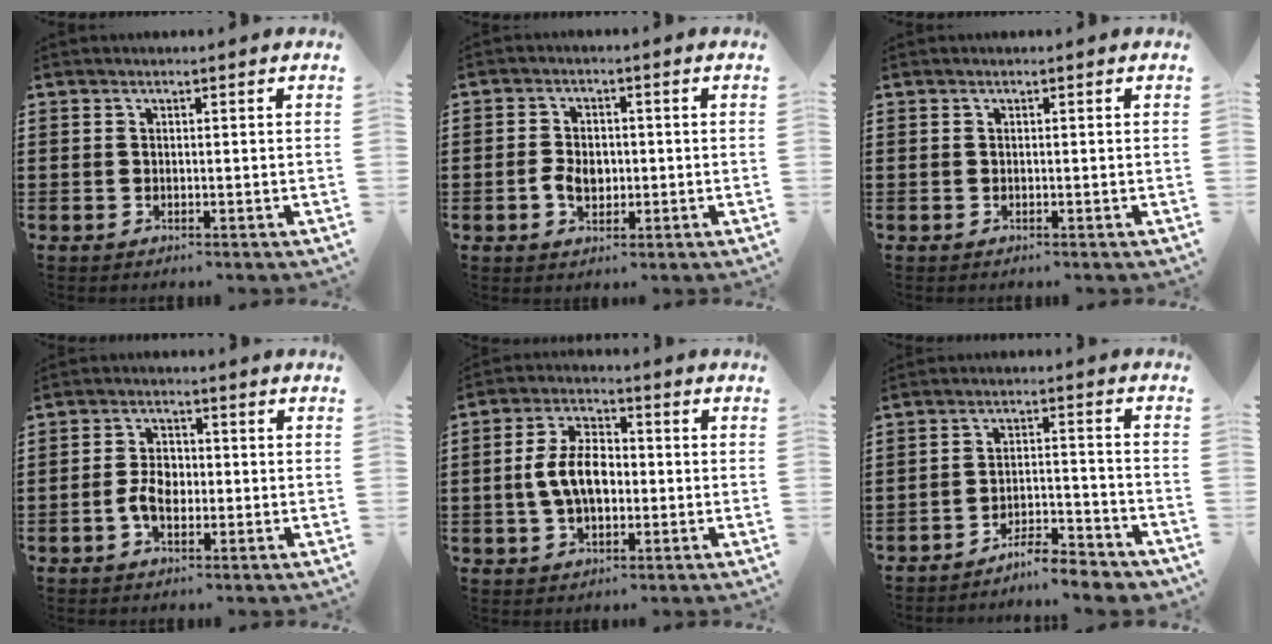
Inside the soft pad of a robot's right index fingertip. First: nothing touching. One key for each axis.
{"total": 3.7, "fx": -0.6, "fy": 2.7, "fz": 2.5, "tx": -0.058, "ty": 0.004, "tz": -0.015}
{"total": 0.0}
{"total": 4.2, "fx": -1.0, "fy": 2.6, "fz": 3.1, "tx": -0.074, "ty": 0.002, "tz": -0.024}
{"total": 7.8, "fx": -0.6, "fy": 4.6, "fz": 6.3, "tx": -0.147, "ty": 0.005, "tz": -0.018}
{"total": 5.4, "fx": -5.2, "fy": 0.3, "fz": 1.6, "tx": -0.029, "ty": 0.004, "tz": -0.101}